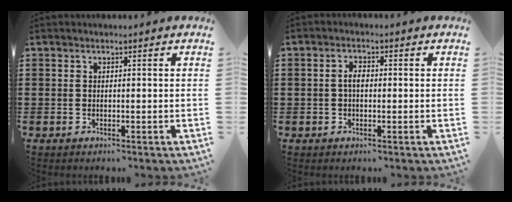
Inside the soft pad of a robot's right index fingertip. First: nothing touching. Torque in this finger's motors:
{"motor_torque": [0.36, -0.30, 0.16, 0.02]}